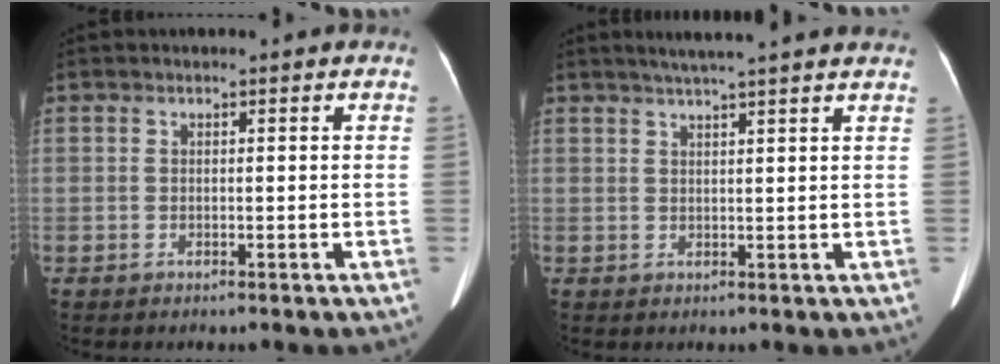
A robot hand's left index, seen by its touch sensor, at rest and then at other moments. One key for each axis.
{"total": 9.3, "fx": 7.9, "fy": -0.3, "fz": 4.9, "tx": -0.073, "ty": 0.028, "tz": 0.092}